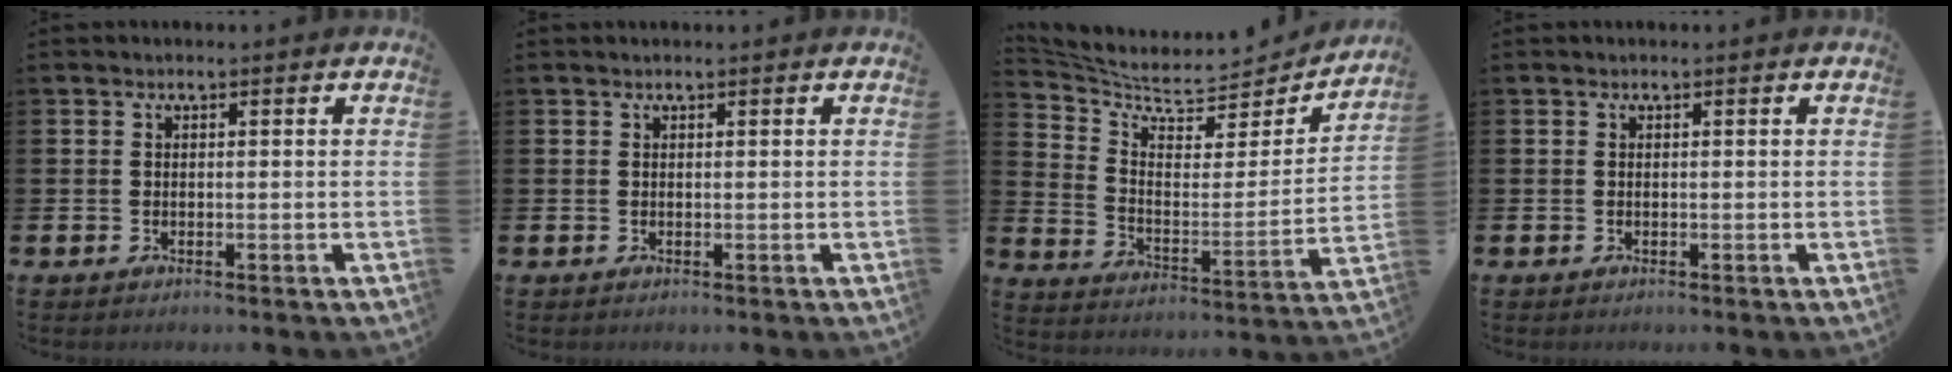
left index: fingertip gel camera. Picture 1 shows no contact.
{"total": 0.0}
{"total": 7.2, "force": [6.4, 2.5, 2.3], "torque": [-0.082, -0.055, 0.107]}
{"total": 0.0}